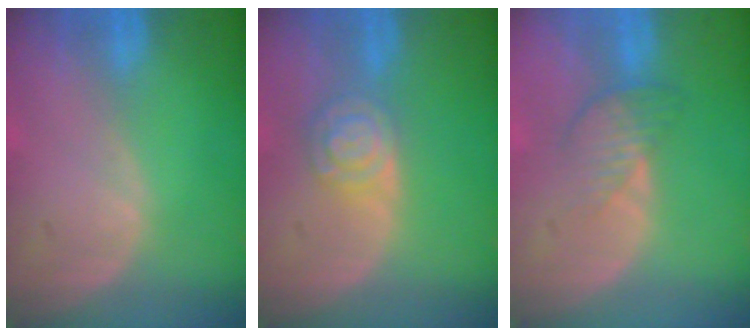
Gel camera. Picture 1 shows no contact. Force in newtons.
{"total": 5.5, "press": 4.9, "slide": 2.6}
{"total": 4.0, "press": 3.4, "slide": 2.1}